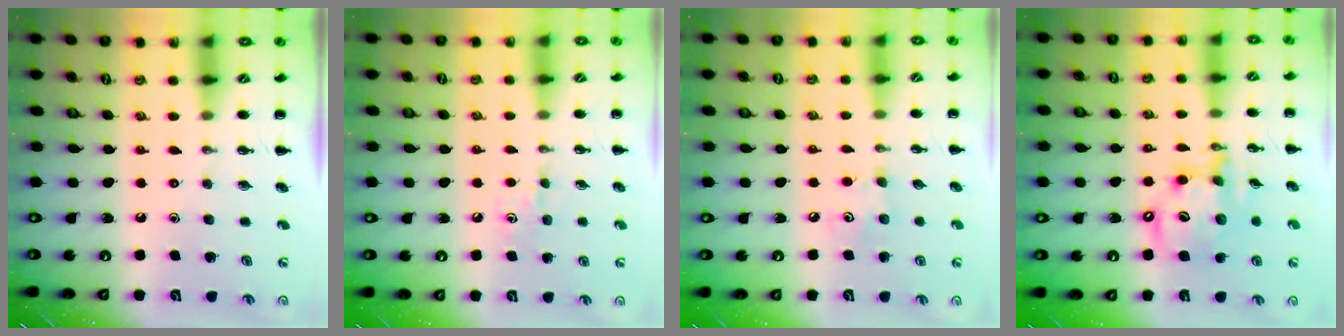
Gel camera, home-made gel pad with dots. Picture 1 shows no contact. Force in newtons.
{"total": 5.4, "press": 5.1, "slide": 1.8}
{"total": 4.3, "press": 4.2, "slide": 0.9}
{"total": 14.1, "press": 13.6, "slide": 3.6}